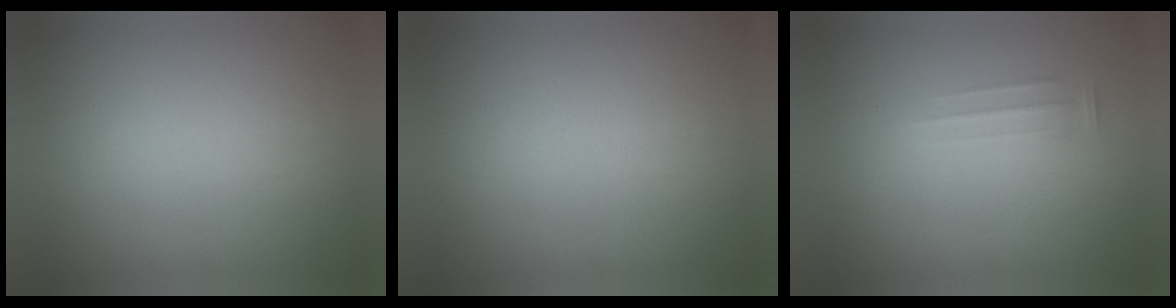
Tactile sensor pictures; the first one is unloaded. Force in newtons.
{"total": 0.0}
{"total": 1.7}